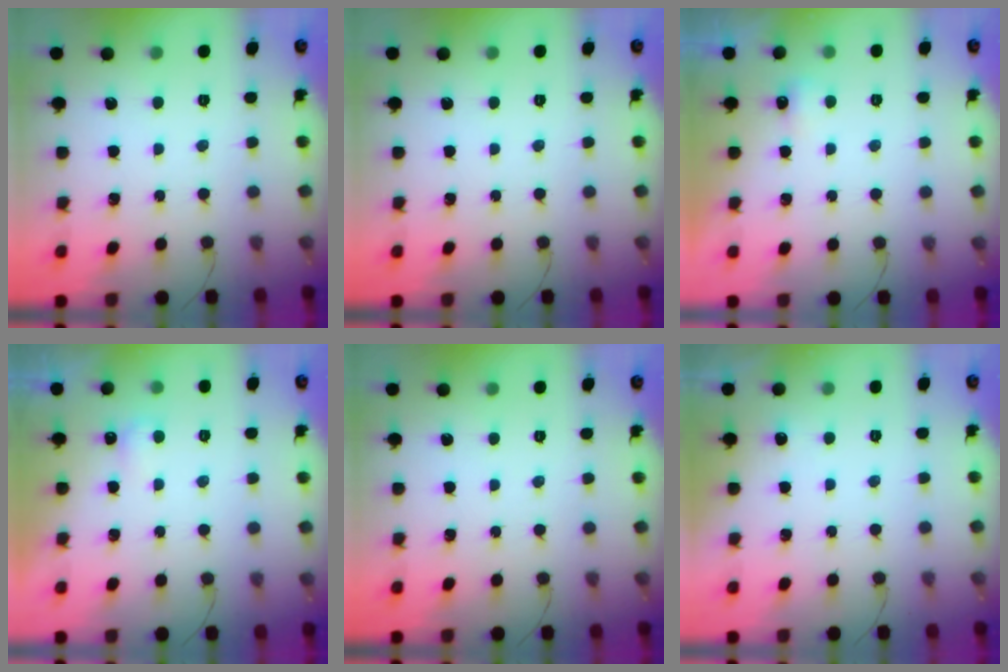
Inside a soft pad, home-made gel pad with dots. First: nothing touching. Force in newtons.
{"total": 0.0}
{"total": 3.3, "press": 3.0, "slide": 1.4}
{"total": 2.4, "press": 2.4, "slide": 0.6}
{"total": 0.0}
{"total": 2.8, "press": 2.5, "slide": 1.2}